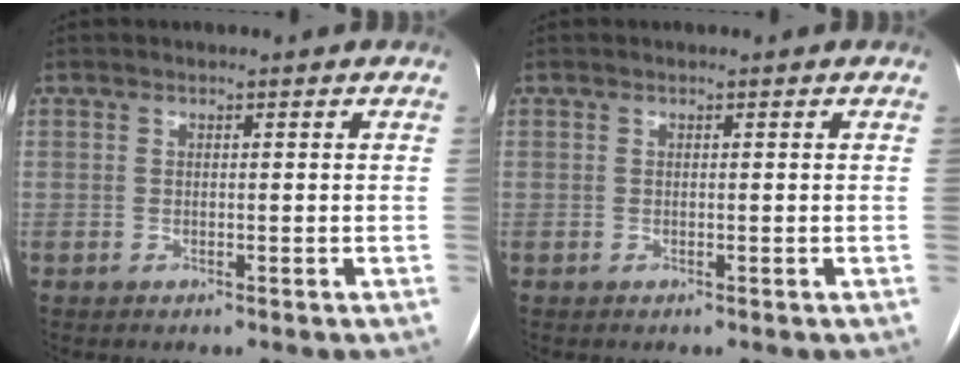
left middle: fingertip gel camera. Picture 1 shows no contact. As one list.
[{"total": 0.0}]